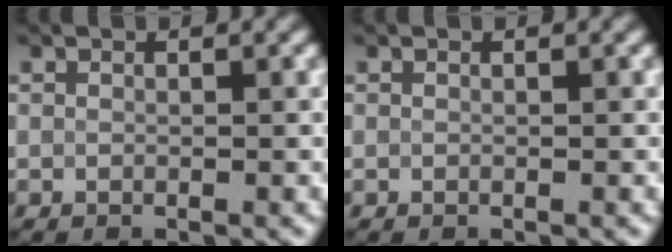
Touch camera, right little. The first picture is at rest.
{"total": 0.0}